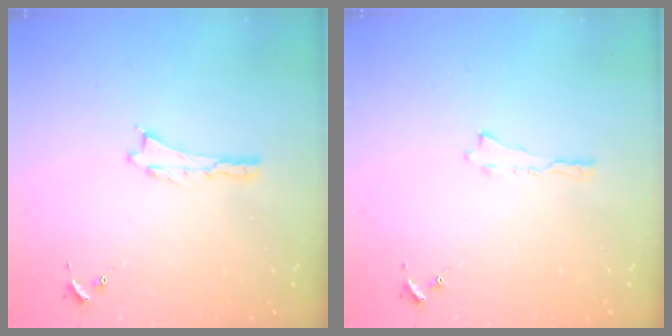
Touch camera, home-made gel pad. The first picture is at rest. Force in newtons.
{"total": 0.0}